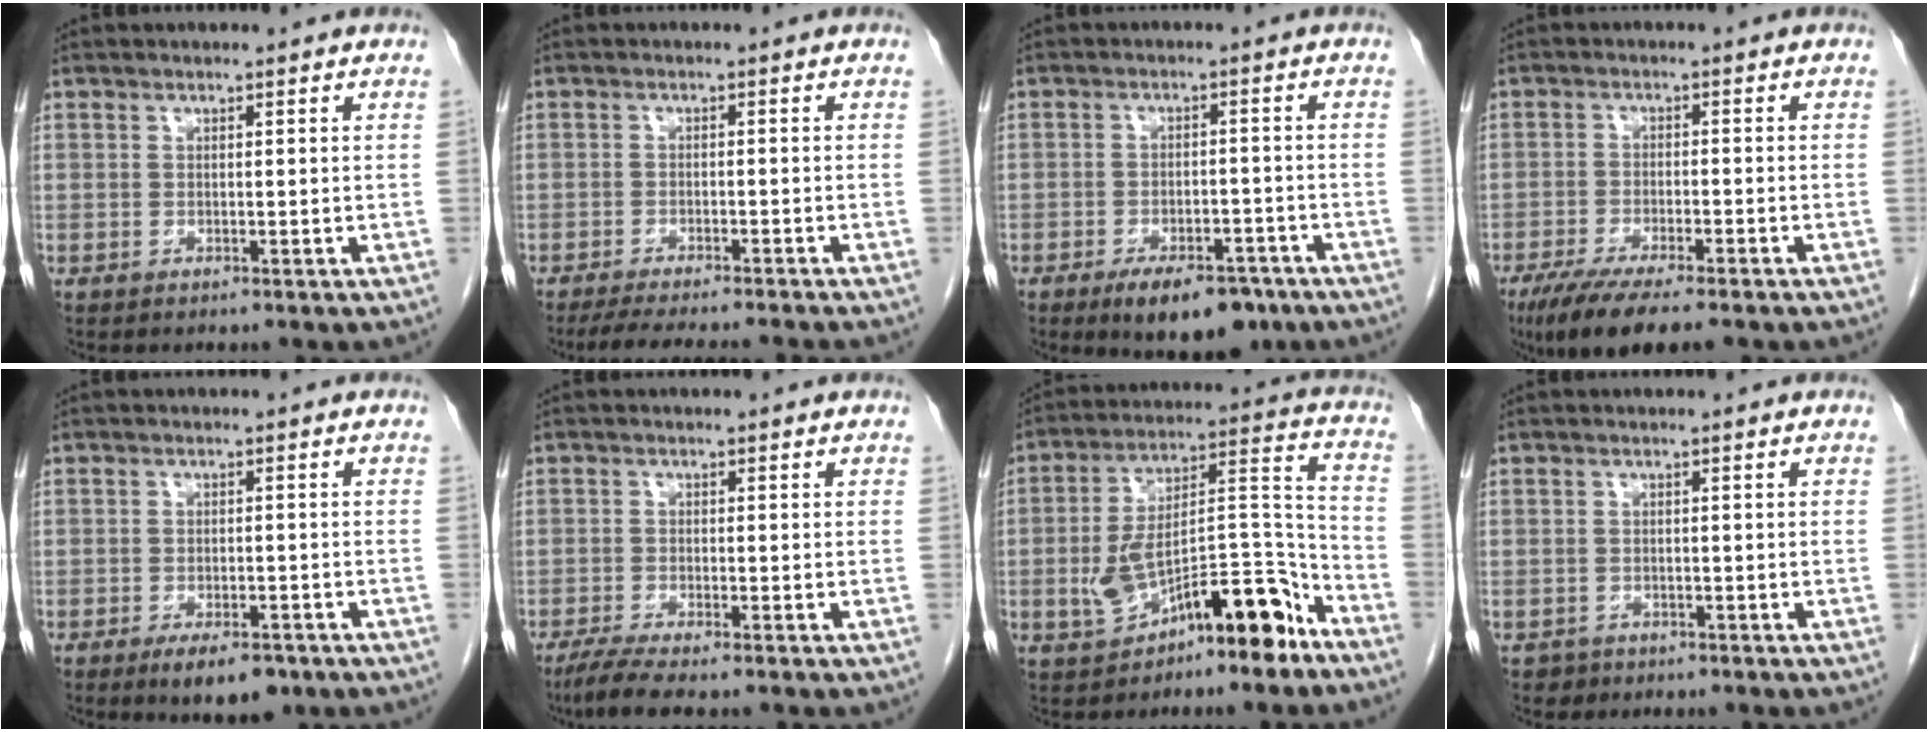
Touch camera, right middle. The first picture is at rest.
{"total": 10.3, "force": [-9.2, 0.3, 4.6], "torque": [-0.060, -0.016, -0.131]}
{"total": 9.7, "force": [-6.7, 4.0, 5.7], "torque": [-0.078, -0.002, -0.099]}
{"total": 9.7, "force": [-7.1, 1.6, 6.4], "torque": [-0.103, -0.021, -0.111]}
{"total": 6.1, "force": [-4.1, 2.3, 4.0], "torque": [-0.061, -0.006, -0.057]}
{"total": 4.9, "force": [-3.9, 0.0, 3.0], "torque": [-0.060, -0.015, -0.071]}
{"total": 14.8, "force": [-8.0, 4.5, 11.6], "torque": [-0.192, 0.036, -0.121]}
{"total": 1.5, "force": [-1.1, 1.0, -0.1], "torque": [-0.007, 0.003, -0.017]}